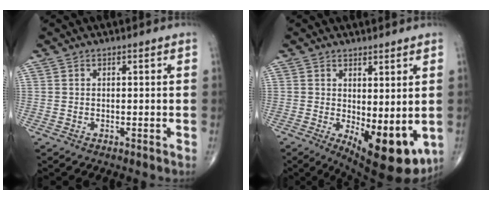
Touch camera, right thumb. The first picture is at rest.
{"total": 12.2, "force": [-2.0, 5.0, 10.9], "torque": [-0.141, -0.028, -0.011]}